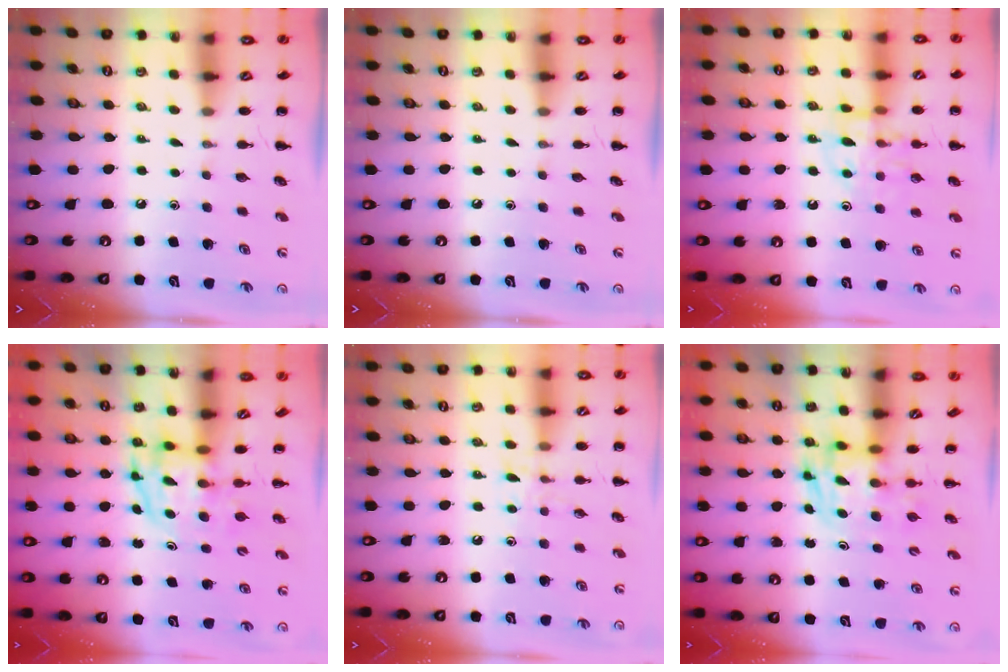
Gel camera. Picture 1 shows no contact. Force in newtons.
{"total": 0.0}
{"total": 11.3, "press": 11.2, "slide": 1.4}
{"total": 3.9, "press": 3.9, "slide": 0.6}
{"total": 7.7, "press": 7.5, "slide": 1.4}
{"total": 2.9, "press": 2.9, "slide": 0.5}